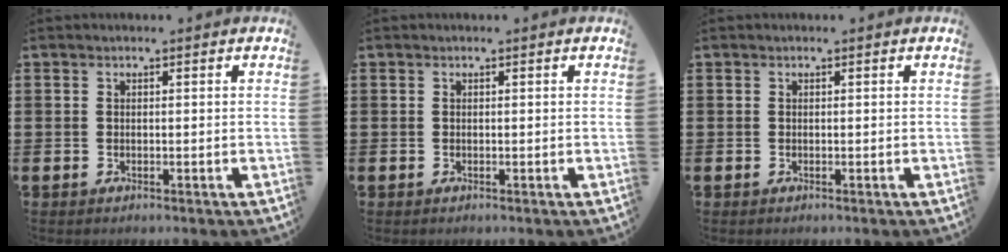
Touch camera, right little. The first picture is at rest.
{"total": 0.0}
{"total": 0.0}